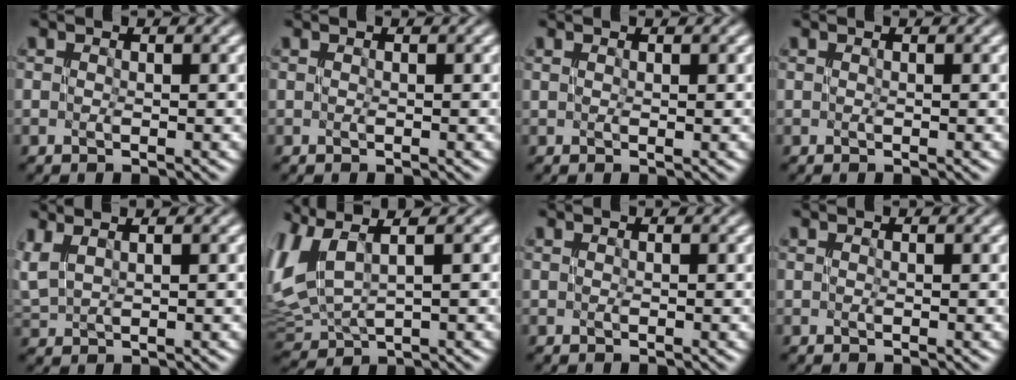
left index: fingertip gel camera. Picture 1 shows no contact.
{"total": 0.0}
{"total": 0.0}
{"total": 0.0}
{"total": 2.1, "force": [1.6, 0.6, 1.2], "torque": [-0.032, 0.006, 0.033]}
{"total": 5.5, "force": [2.5, 2.7, 4.1], "torque": [-0.110, 0.014, 0.050]}
{"total": 0.0}
{"total": 0.0}